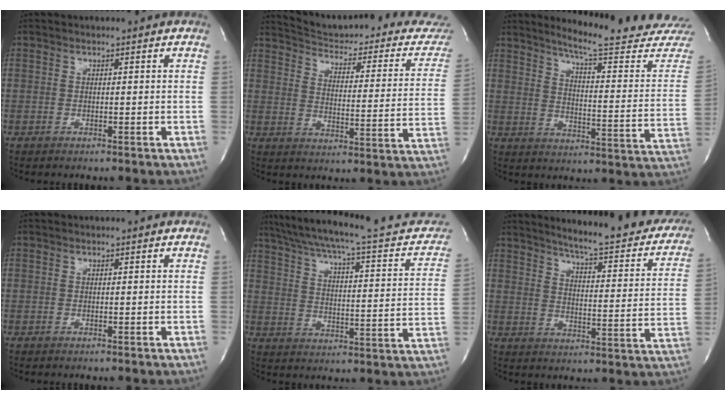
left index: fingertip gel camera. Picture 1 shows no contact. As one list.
[{"total": 24.7, "force": [22.8, 4.6, 8.3], "torque": [-0.112, -0.082, 0.267]}, {"total": 21.0, "force": [19.5, -0.4, 7.7], "torque": [-0.109, -0.119, 0.234]}, {"total": 0.0}, {"total": 24.8, "force": [21.5, 3.3, 12.0], "torque": [-0.179, -0.023, 0.277]}, {"total": 23.7, "force": [20.1, 3.6, 12.0], "torque": [-0.159, -0.064, 0.231]}]